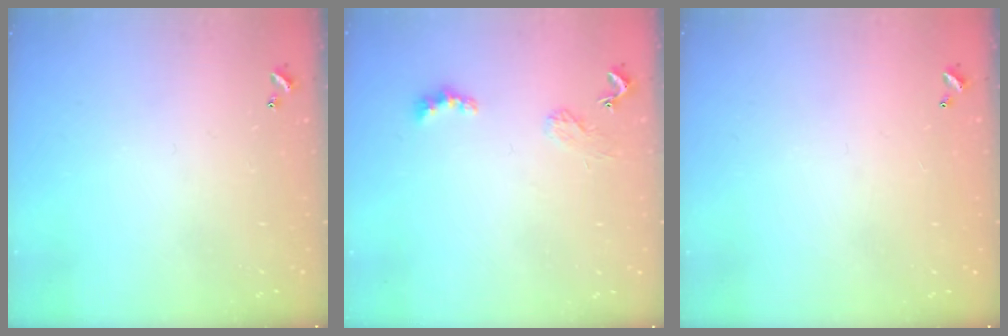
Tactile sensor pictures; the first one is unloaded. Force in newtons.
{"total": 2.4, "press": 2.3, "slide": 0.5}
{"total": 2.9, "press": 2.9, "slide": 0.1}